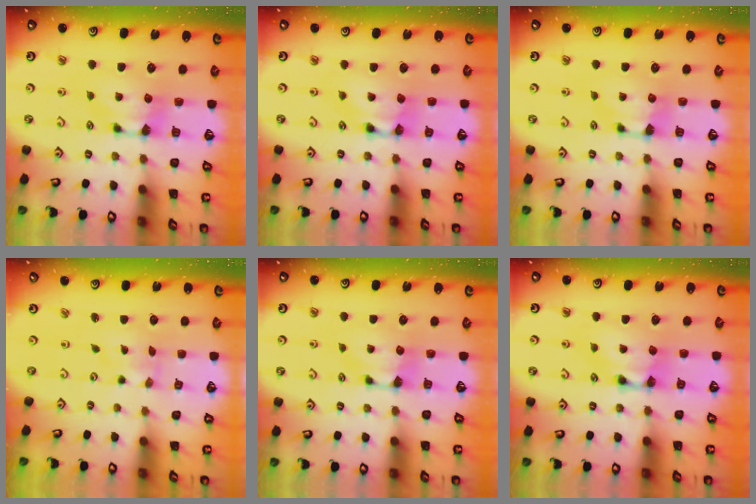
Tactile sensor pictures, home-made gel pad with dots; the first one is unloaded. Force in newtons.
{"total": 2.0, "press": 2.0, "slide": 0.1}
{"total": 0.0}
{"total": 4.1, "press": 4.0, "slide": 0.9}
{"total": 0.0}
{"total": 2.3, "press": 2.3, "slide": 0.0}